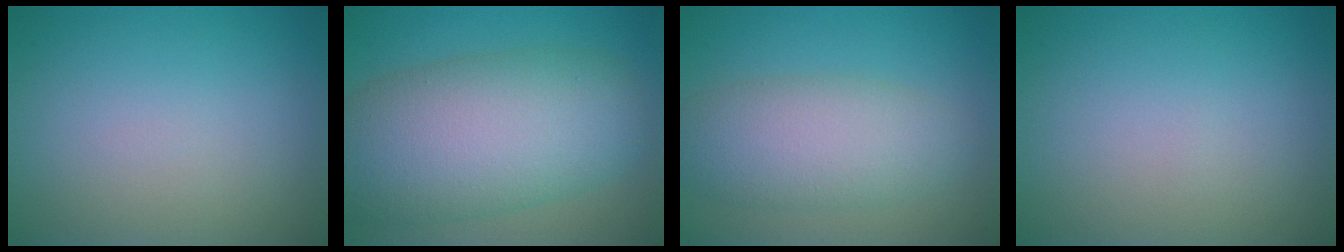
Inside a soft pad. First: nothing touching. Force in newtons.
{"total": 11.4, "press": 11.4, "slide": 0.3}
{"total": 5.6, "press": 5.6, "slide": 0.1}
{"total": 0.0}